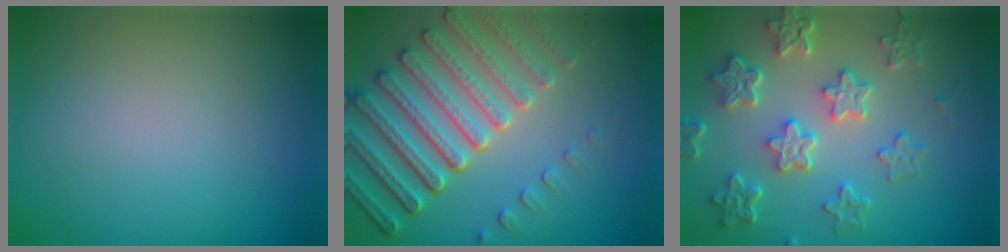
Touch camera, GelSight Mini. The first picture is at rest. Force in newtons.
{"total": 7.9, "press": 5.8, "slide": 5.4}
{"total": 5.8, "press": 4.6, "slide": 3.6}